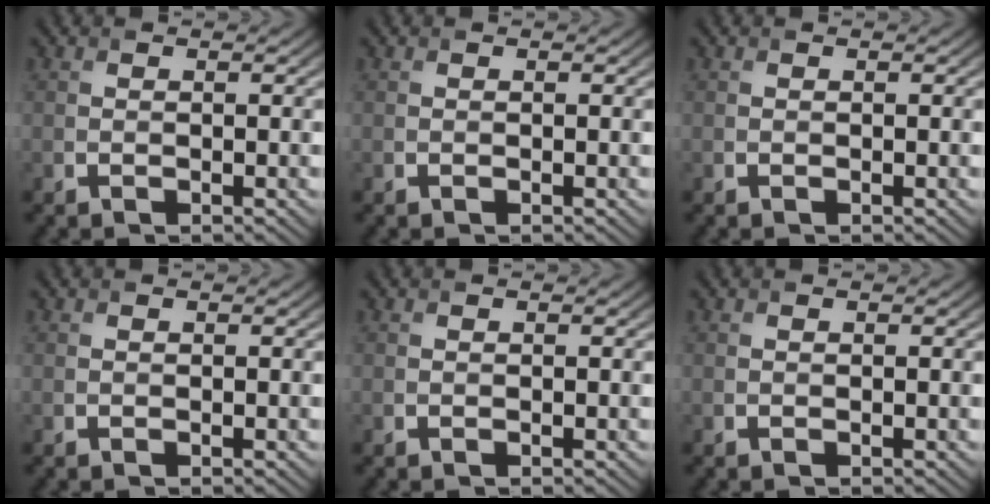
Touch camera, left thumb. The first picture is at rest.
{"total": 0.0}
{"total": 0.0}
{"total": 0.0}
{"total": 0.0}
{"total": 0.0}